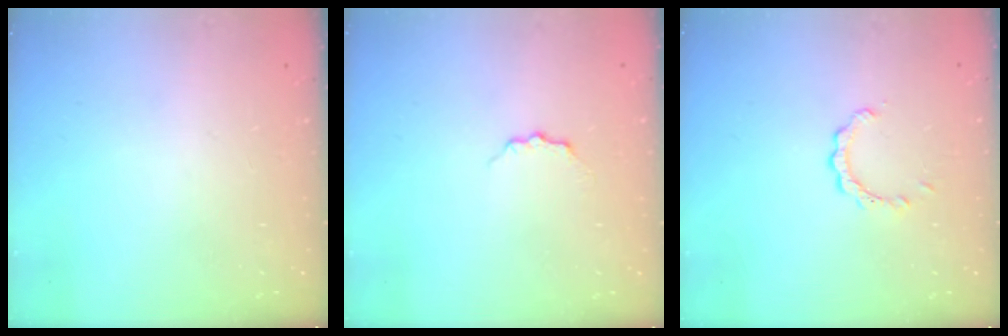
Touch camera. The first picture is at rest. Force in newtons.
{"total": 3.9, "press": 3.9, "slide": 0.5}
{"total": 2.6, "press": 2.6, "slide": 0.2}